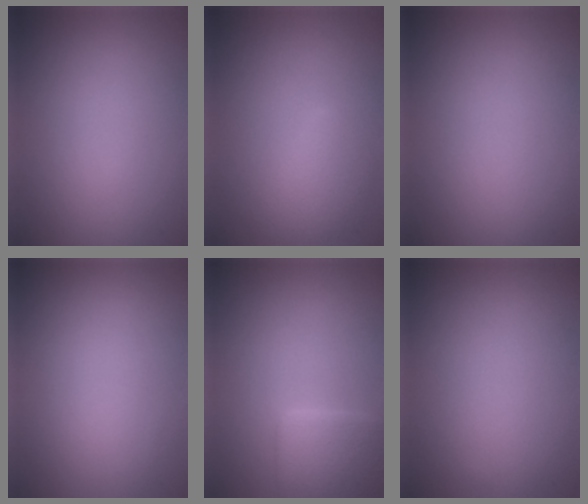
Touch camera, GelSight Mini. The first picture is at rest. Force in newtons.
{"total": 2.7, "press": 2.7, "slide": 0.1}
{"total": 0.0}
{"total": 0.0}
{"total": 3.9, "press": 3.9, "slide": 0.2}
{"total": 0.0}